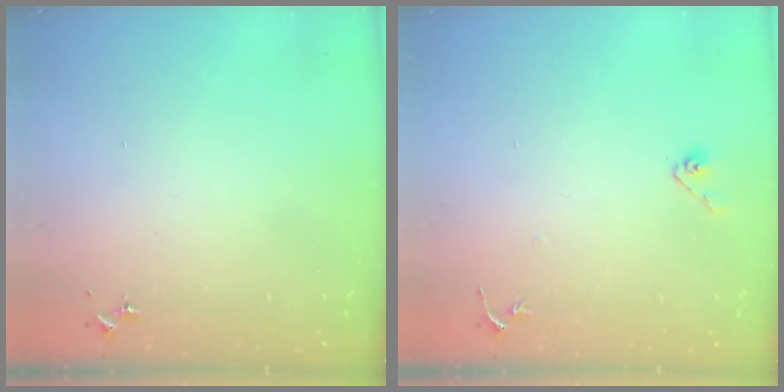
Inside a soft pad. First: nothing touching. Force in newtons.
{"total": 4.5, "press": 4.4, "slide": 0.8}